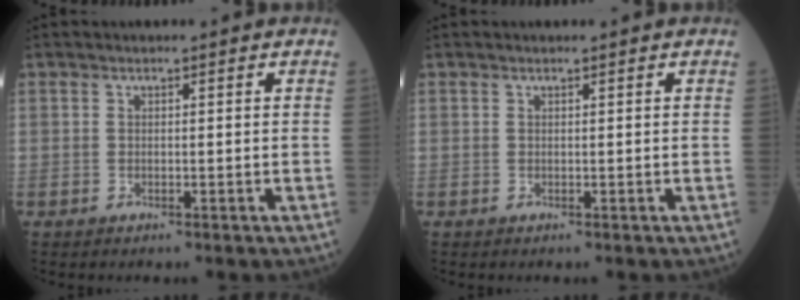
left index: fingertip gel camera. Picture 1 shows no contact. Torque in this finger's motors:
{"motor_torque": [0.01, -0.20, -0.01, -0.01]}